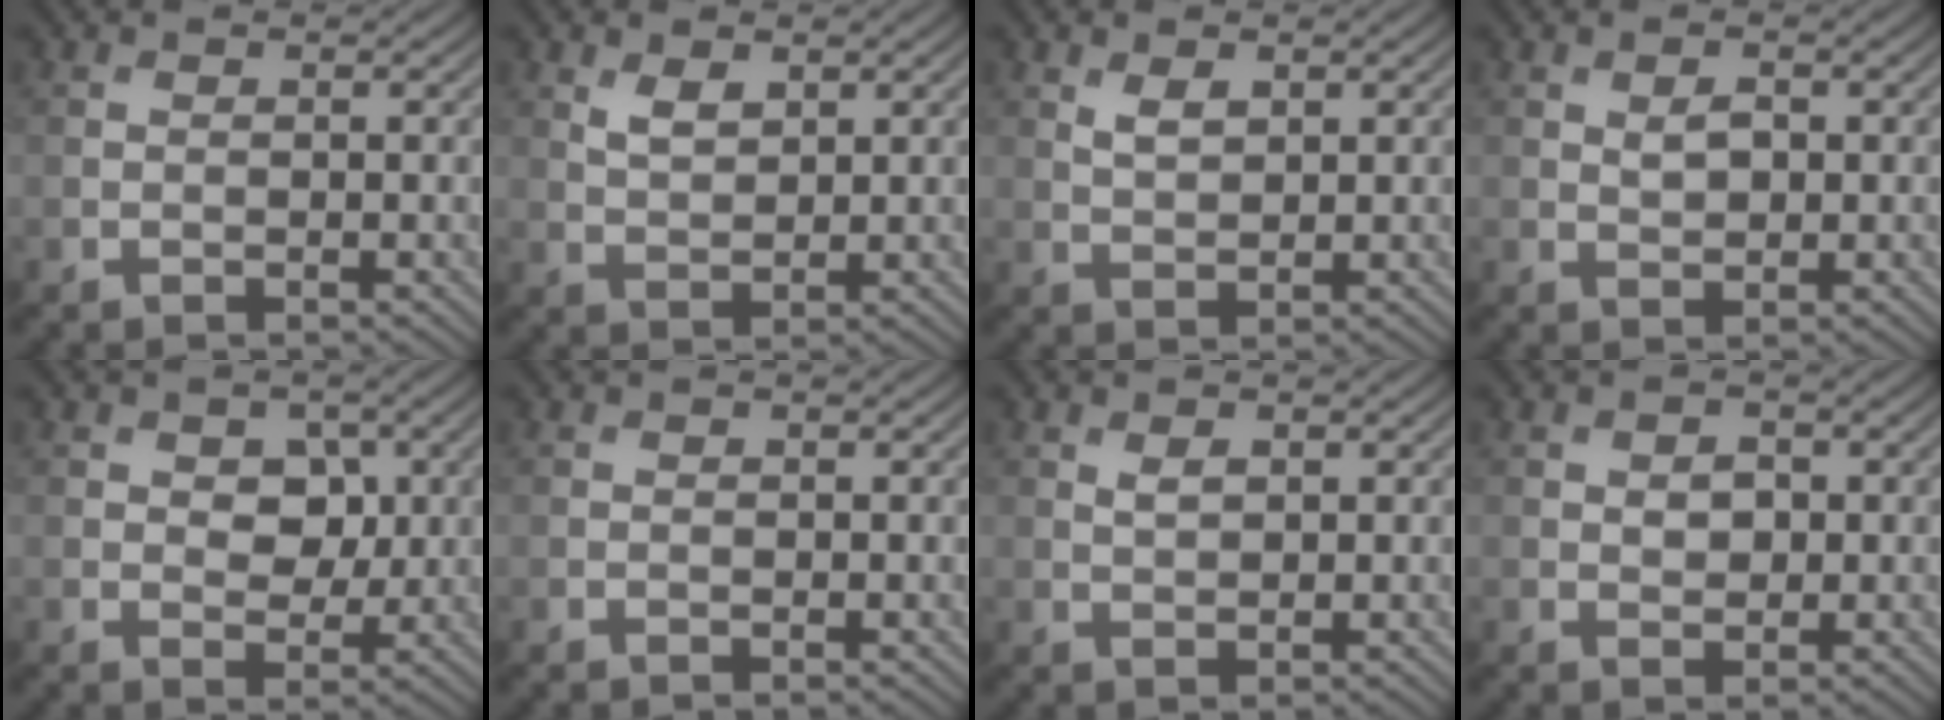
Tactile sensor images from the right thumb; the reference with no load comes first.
{"total": 2.4, "force": [1.4, 1.3, 1.6], "torque": [-0.036, -0.003, 0.032]}
{"total": 2.0, "force": [1.1, 1.1, 1.4], "torque": [-0.031, -0.002, 0.025]}
{"total": 1.8, "force": [0.4, 1.1, 1.4], "torque": [-0.027, -0.002, 0.009]}
{"total": 3.6, "force": [0.8, 2.6, 2.4], "torque": [-0.038, -0.004, 0.005]}
{"total": 0.0}
{"total": 1.4, "force": [0.7, 0.7, 1.0], "torque": [-0.022, -0.003, 0.016]}
{"total": 1.8, "force": [0.3, 1.3, 1.2], "torque": [-0.024, -0.003, 0.004]}